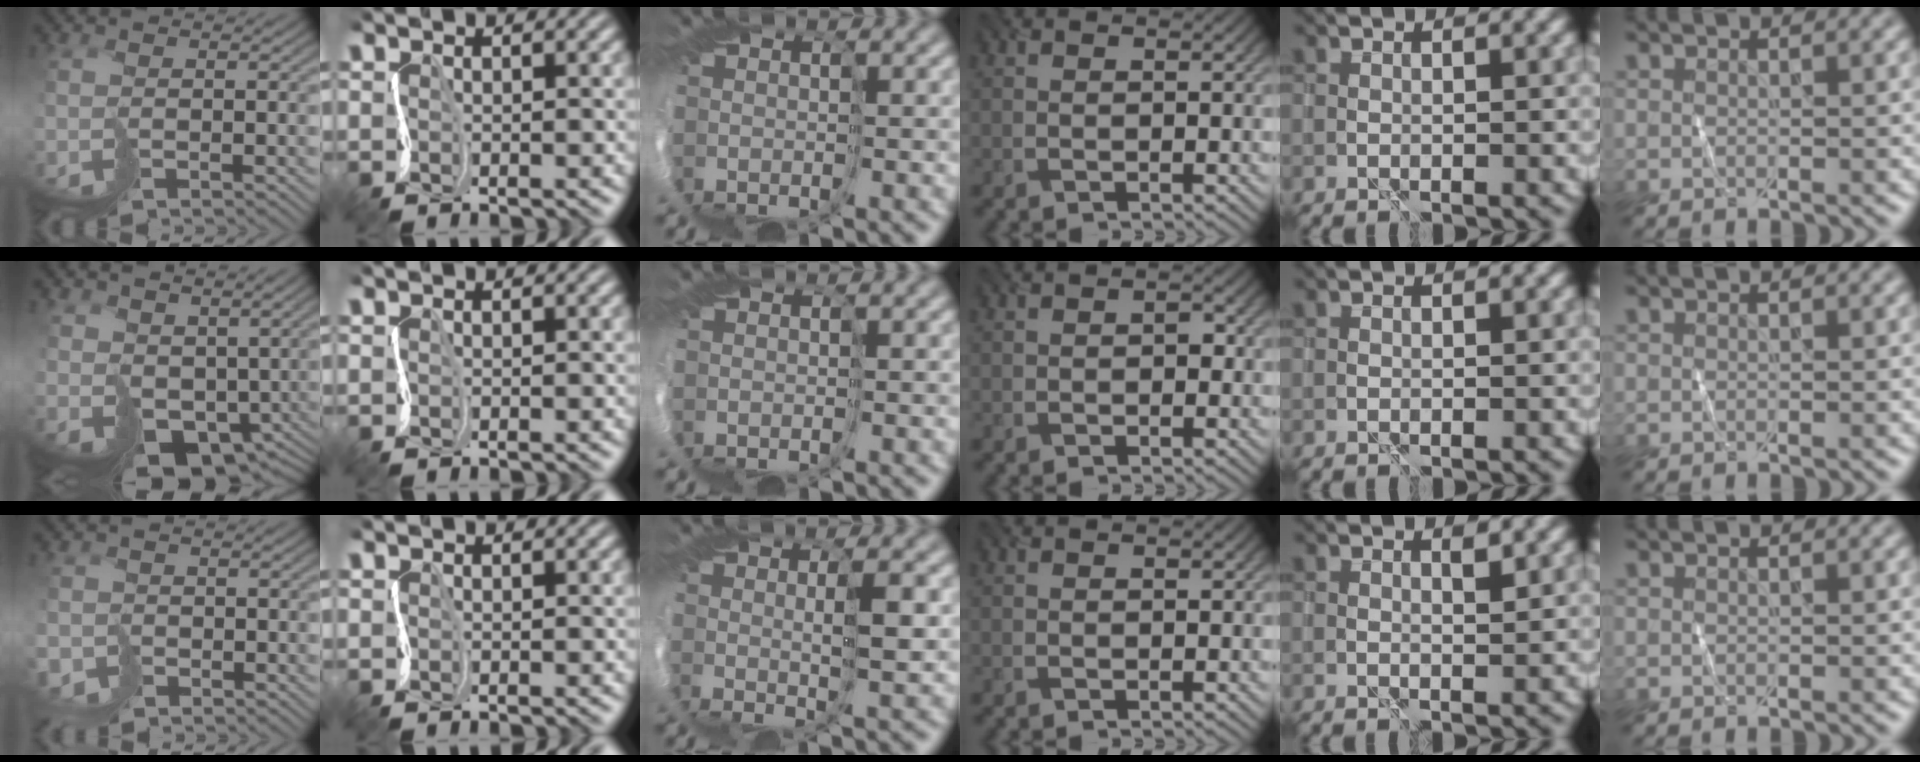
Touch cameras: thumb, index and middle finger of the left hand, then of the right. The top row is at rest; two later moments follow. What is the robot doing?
{"motion": "cut", "object": "tissue"}